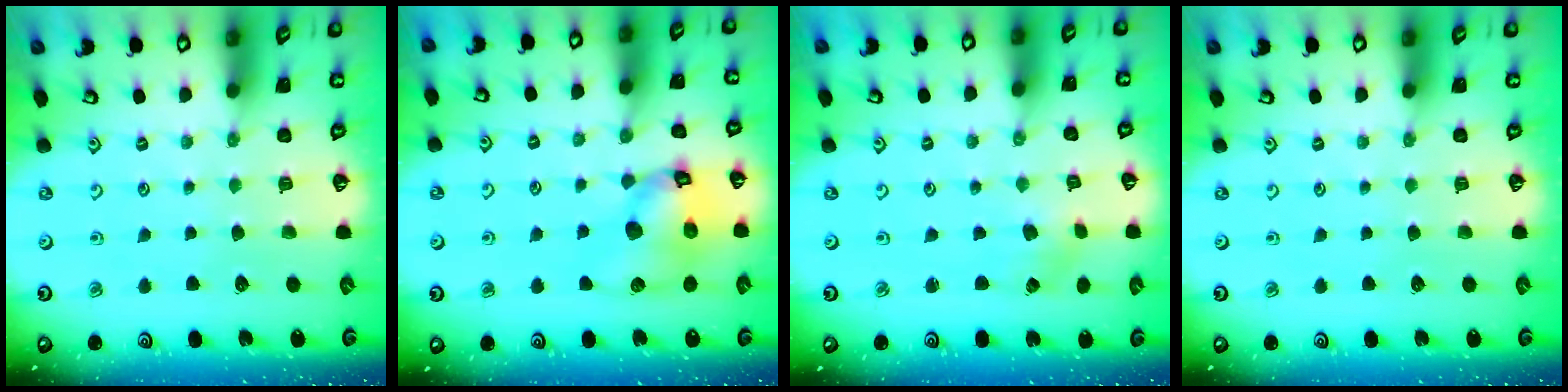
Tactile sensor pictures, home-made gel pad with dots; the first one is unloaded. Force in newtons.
{"total": 13.6, "press": 13.5, "slide": 1.8}
{"total": 2.4, "press": 2.3, "slide": 0.4}
{"total": 0.0}